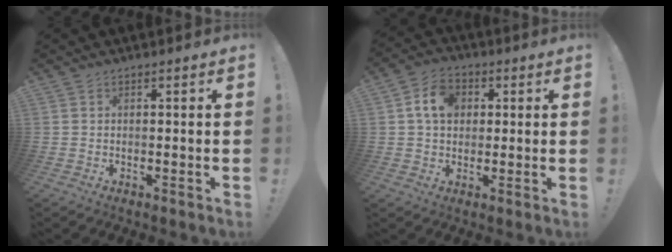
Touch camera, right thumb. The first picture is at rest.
{"total": 9.3, "force": [2.4, 7.0, 5.5], "torque": [-0.083, 0.011, 0.046]}